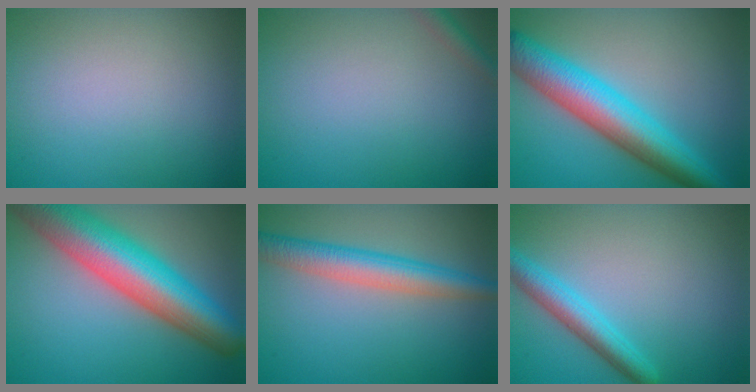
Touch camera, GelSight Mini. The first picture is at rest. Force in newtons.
{"total": 1.5, "press": 1.5, "slide": 0.0}
{"total": 8.2, "press": 8.2, "slide": 0.1}
{"total": 11.6, "press": 11.6, "slide": 0.5}
{"total": 4.6, "press": 4.6, "slide": 0.0}
{"total": 3.6, "press": 3.6, "slide": 0.1}